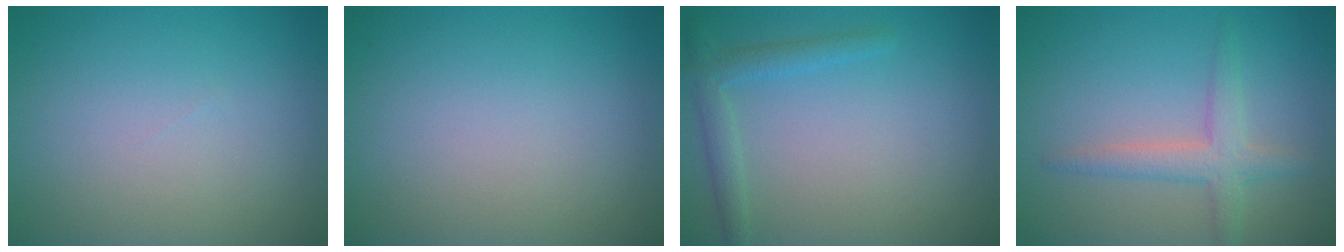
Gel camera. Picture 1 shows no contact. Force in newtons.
{"total": 0.0}
{"total": 2.0, "press": 2.0, "slide": 0.1}
{"total": 2.9, "press": 2.9, "slide": 0.2}